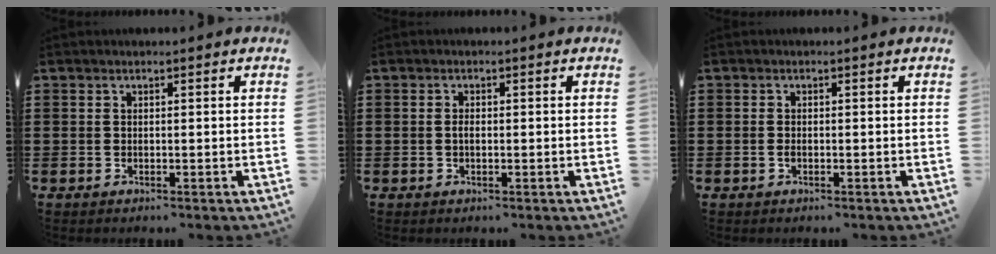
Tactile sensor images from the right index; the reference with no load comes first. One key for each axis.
{"total": 1.2, "fx": -0.2, "fy": 0.5, "fz": 1.1, "tx": -0.022, "ty": 0.000, "tz": -0.004}
{"total": 1.0, "fx": -0.3, "fy": 0.5, "fz": 0.8, "tx": -0.017, "ty": -0.002, "tz": -0.005}